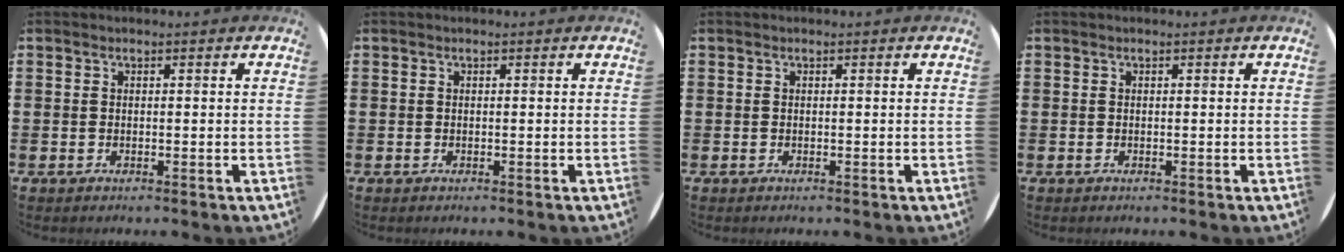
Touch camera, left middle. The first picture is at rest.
{"total": 0.0}
{"total": 0.0}
{"total": 0.0}